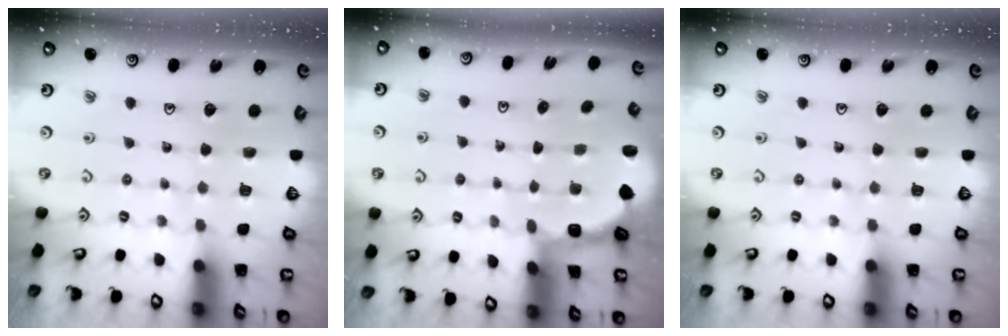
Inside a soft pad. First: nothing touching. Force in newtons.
{"total": 1.8, "press": 1.6, "slide": 0.7}
{"total": 0.0}